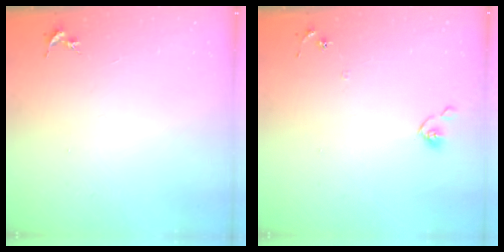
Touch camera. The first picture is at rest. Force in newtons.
{"total": 6.1, "press": 6.1, "slide": 0.5}